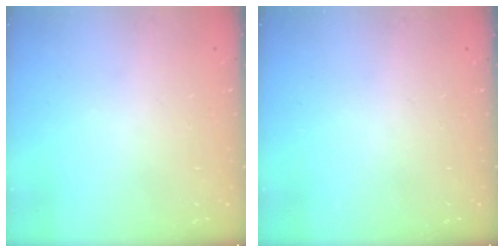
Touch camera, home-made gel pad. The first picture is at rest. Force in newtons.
{"total": 0.0}